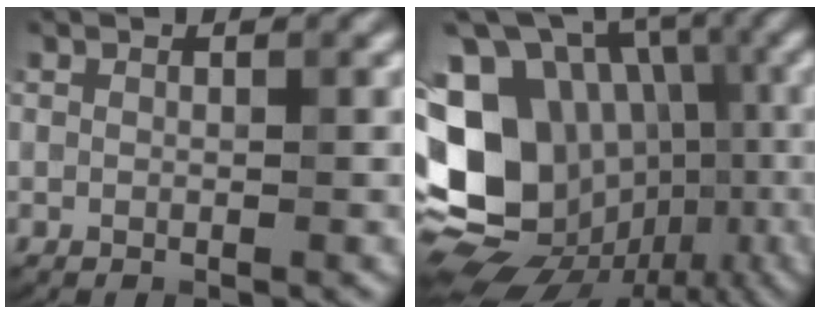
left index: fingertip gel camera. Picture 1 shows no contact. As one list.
[{"total": 18.3, "force": [-2.1, 14.7, 10.6], "torque": [-0.203, -0.002, -0.007]}]